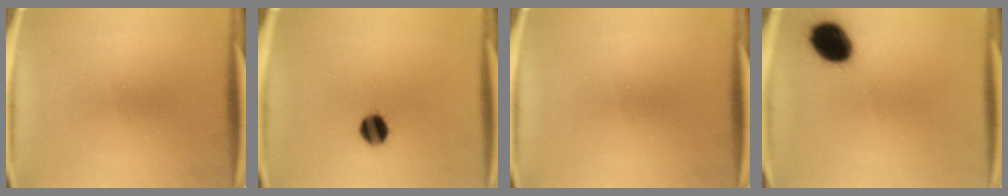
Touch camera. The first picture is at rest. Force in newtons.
{"total": 6.5}
{"total": 0.0}
{"total": 11.0}